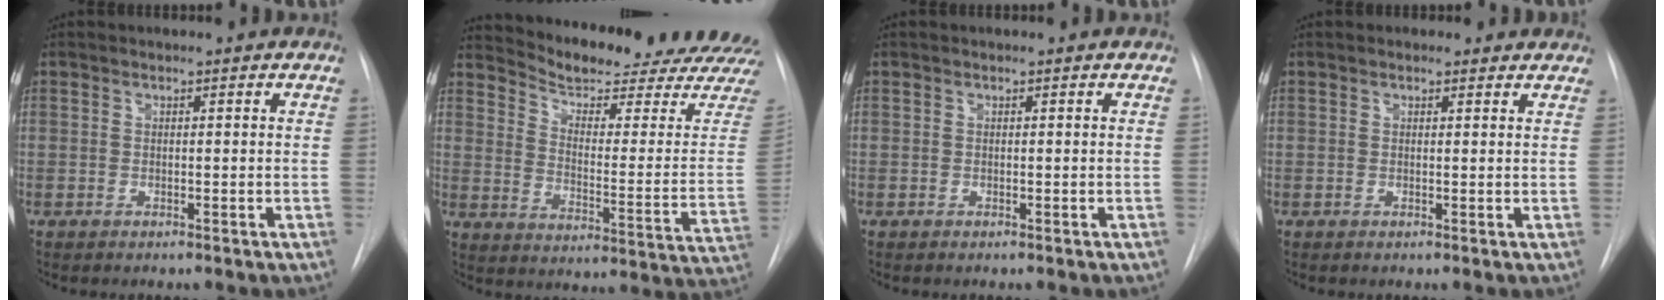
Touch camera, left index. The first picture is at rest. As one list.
[{"total": 23.7, "force": [22.7, 1.3, 6.9], "torque": [-0.105, -0.112, 0.286]}, {"total": 0.0}, {"total": 2.3, "force": [2.0, 1.1, 0.4], "torque": [-0.003, 0.003, 0.014]}]